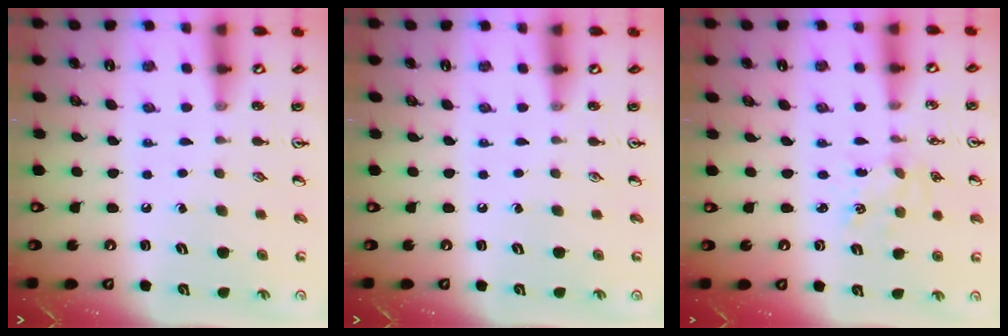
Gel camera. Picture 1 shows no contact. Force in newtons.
{"total": 0.0}
{"total": 2.2, "press": 2.2, "slide": 0.3}